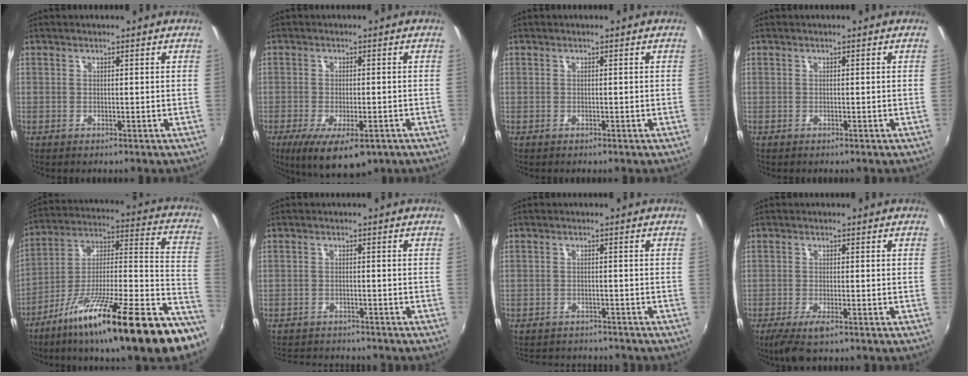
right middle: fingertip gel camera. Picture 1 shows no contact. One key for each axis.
{"total": 11.0, "fx": -6.3, "fy": 4.1, "fz": 8.0, "tx": -0.156, "ty": -0.039, "tz": -0.097}
{"total": 0.0}
{"total": 0.0}
{"total": 27.5, "fx": -16.6, "fy": 3.8, "fz": 21.6, "tx": -0.299, "ty": -0.023, "tz": -0.264}
{"total": 8.2, "fx": -7.6, "fy": 2.2, "fz": 2.2, "tx": -0.063, "ty": -0.007, "tz": -0.118}
{"total": 8.5, "fx": -7.8, "fy": 2.6, "fz": 2.2, "tx": -0.060, "ty": -0.007, "tz": -0.115}
{"total": 5.0, "fx": -3.3, "fy": 0.9, "fz": 3.7, "tx": -0.085, "ty": -0.019, "tz": -0.061}